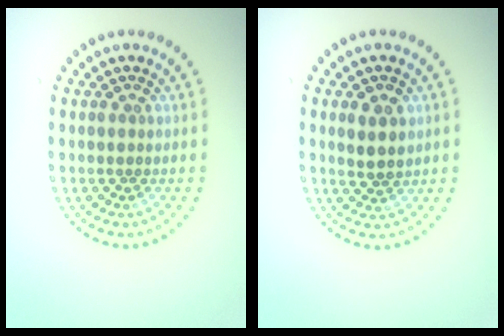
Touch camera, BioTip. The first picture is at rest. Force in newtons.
{"total": 2.5, "press": 2.5, "slide": 0.5}